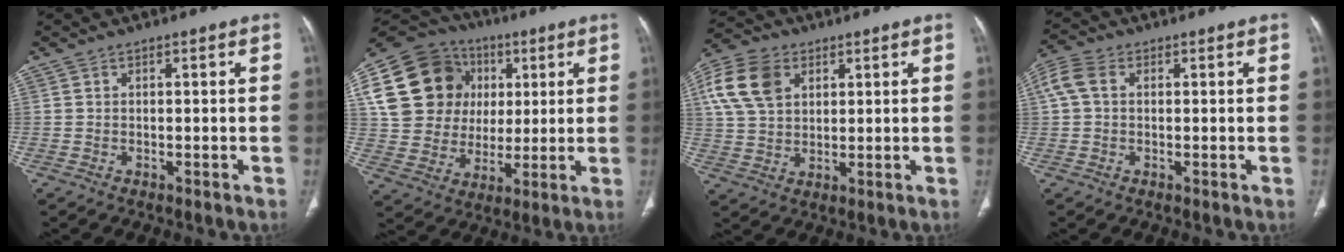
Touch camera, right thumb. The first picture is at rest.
{"total": 22.1, "force": [6.1, 18.5, 10.3], "torque": [-0.177, 0.035, 0.119]}
{"total": 12.2, "force": [4.5, 8.6, 7.5], "torque": [-0.137, 0.003, 0.085]}
{"total": 5.4, "force": [1.2, 3.6, 3.9], "torque": [-0.101, 0.022, 0.022]}